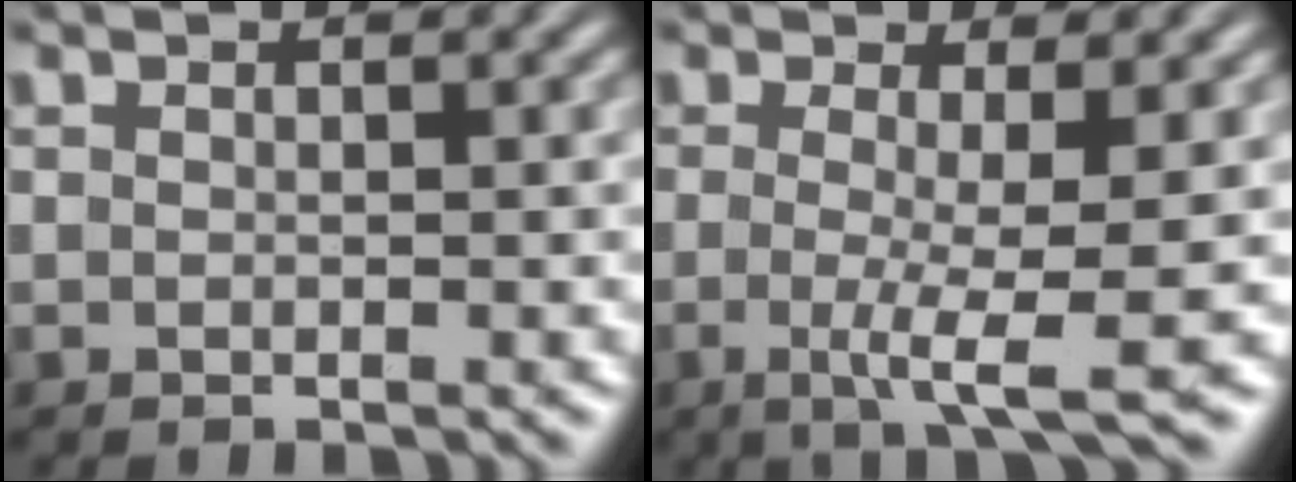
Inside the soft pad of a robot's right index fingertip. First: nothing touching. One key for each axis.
{"total": 4.7, "fx": -1.8, "fy": 0.0, "fz": 4.3, "tx": -0.084, "ty": -0.037, "tz": -0.018}